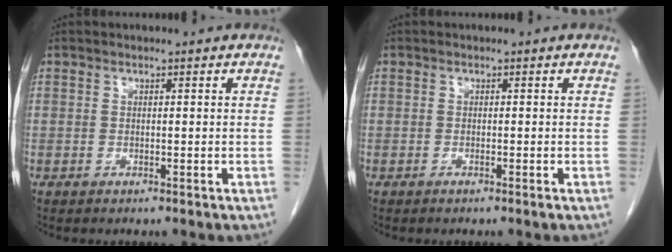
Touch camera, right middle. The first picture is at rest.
{"total": 0.7, "force": [-0.4, -0.1, 0.5], "torque": [-0.009, 0.000, -0.008]}